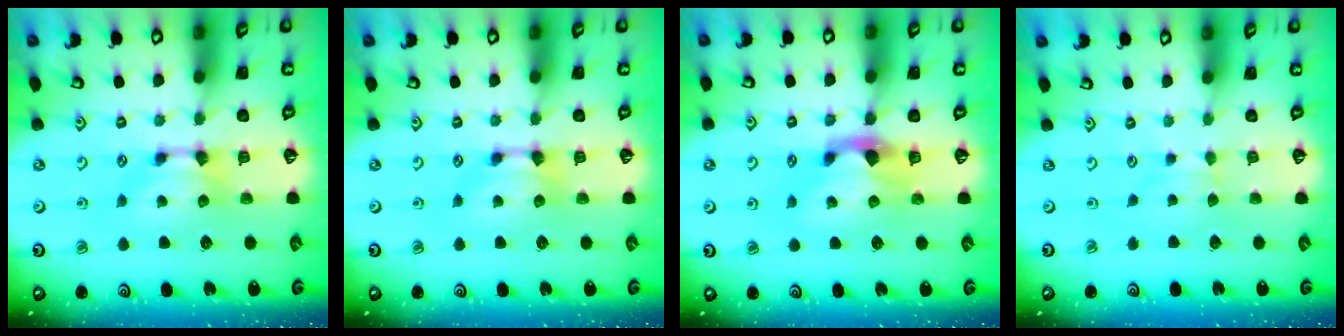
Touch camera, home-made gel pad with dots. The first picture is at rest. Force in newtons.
{"total": 0.0}
{"total": 2.2, "press": 1.9, "slide": 1.2}
{"total": 1.5, "press": 1.5, "slide": 0.3}